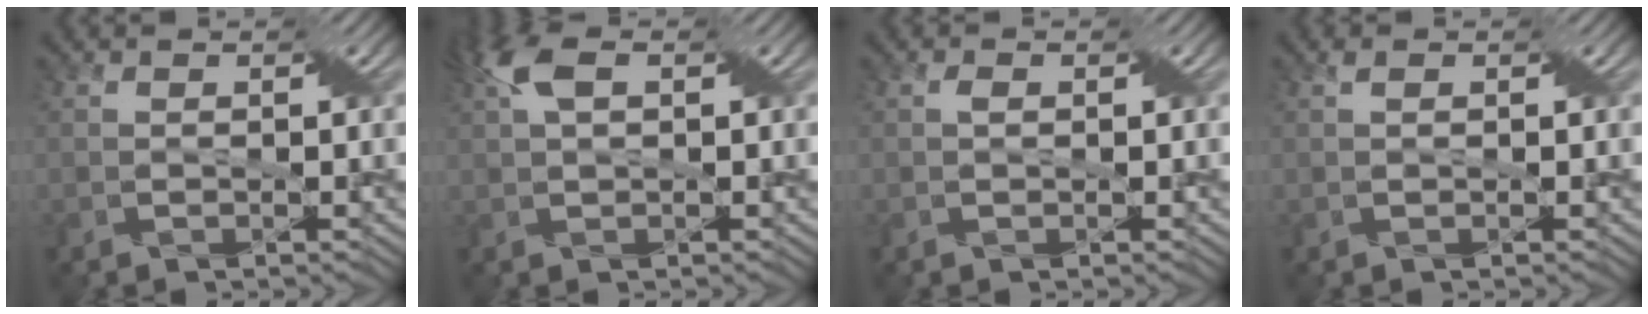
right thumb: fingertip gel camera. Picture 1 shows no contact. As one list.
[{"total": 5.1, "force": [1.8, 2.3, 4.2], "torque": [-0.094, 0.020, 0.030]}, {"total": 0.7, "force": [0.1, 0.4, 0.6], "torque": [-0.009, 0.003, 0.002]}, {"total": 0.9, "force": [0.3, 0.4, 0.7], "torque": [-0.014, 0.005, 0.006]}]